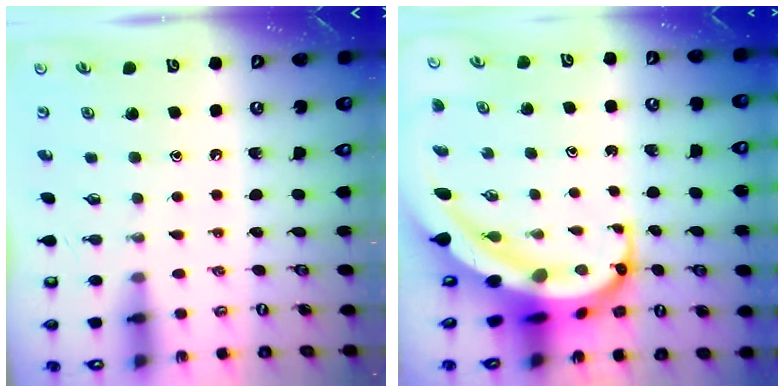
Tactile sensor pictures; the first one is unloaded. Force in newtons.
{"total": 13.6, "press": 13.4, "slide": 2.4}